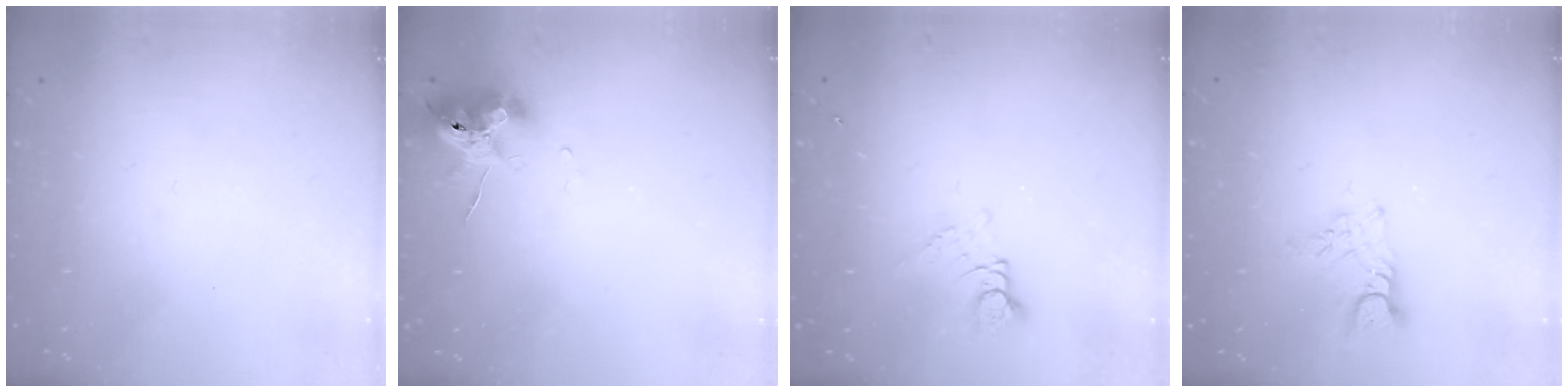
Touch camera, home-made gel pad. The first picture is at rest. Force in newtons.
{"total": 10.0, "press": 10.0, "slide": 0.4}
{"total": 4.3, "press": 4.3, "slide": 0.4}
{"total": 5.0, "press": 5.0, "slide": 0.3}